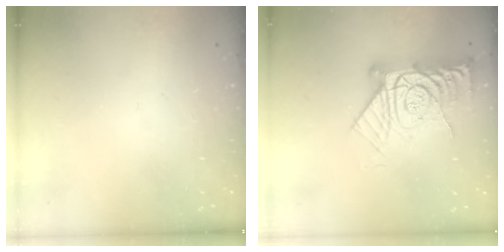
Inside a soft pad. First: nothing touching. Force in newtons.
{"total": 17.3, "press": 17.2, "slide": 1.7}